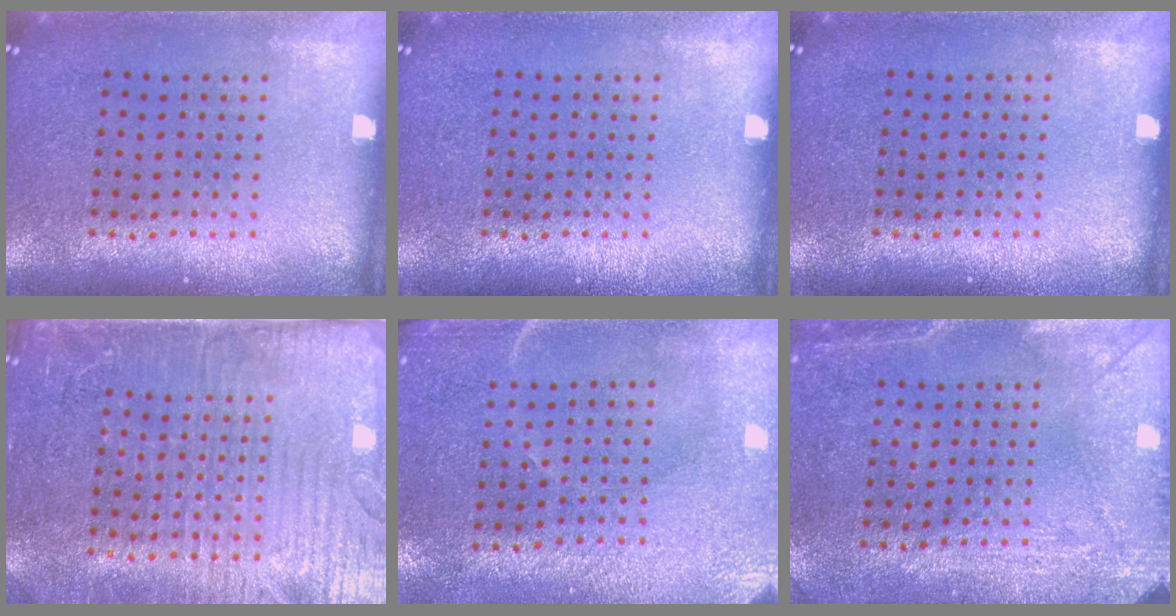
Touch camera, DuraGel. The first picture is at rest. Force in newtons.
{"total": 0.0}
{"total": 0.0}
{"total": 4.2, "press": 3.6, "slide": 2.1}
{"total": 2.9, "press": 2.5, "slide": 1.5}
{"total": 2.9, "press": 2.3, "slide": 1.8}